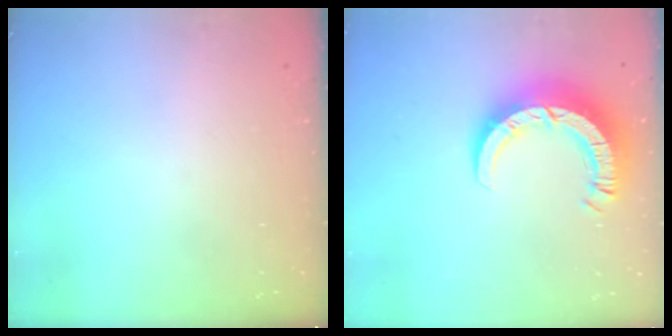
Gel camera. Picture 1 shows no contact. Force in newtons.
{"total": 10.6, "press": 10.5, "slide": 1.0}